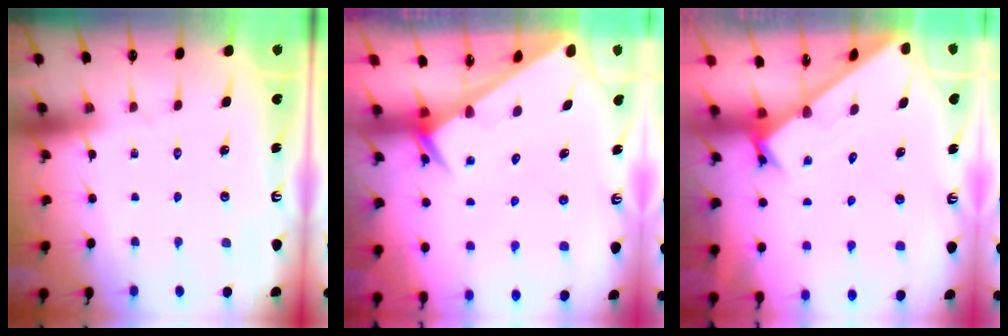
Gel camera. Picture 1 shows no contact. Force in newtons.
{"total": 2.4, "press": 2.4, "slide": 0.0}
{"total": 1.6, "press": 1.5, "slide": 0.1}